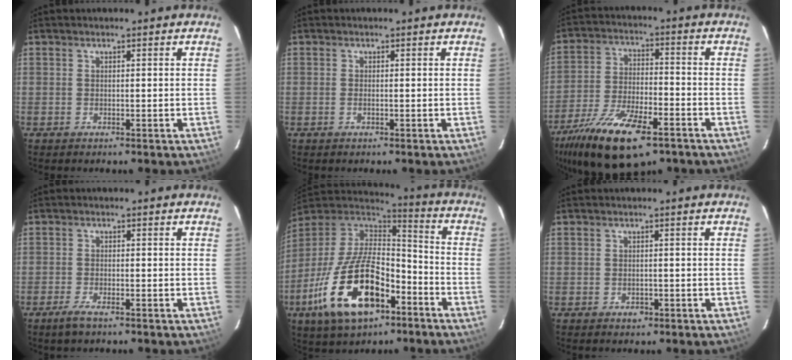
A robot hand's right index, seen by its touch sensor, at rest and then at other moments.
{"total": 0.7, "force": [-0.3, 0.0, 0.6], "torque": [-0.011, 0.000, -0.007]}
{"total": 19.2, "force": [-12.2, 7.1, 12.9], "torque": [-0.260, -0.043, -0.212]}
{"total": 3.3, "force": [-2.4, 0.8, 2.1], "torque": [-0.057, -0.005, -0.048]}
{"total": 23.6, "force": [-11.1, 11.3, 17.5], "torque": [-0.361, -0.027, -0.188]}
{"total": 1.6, "force": [-0.9, 1.2, 0.5], "torque": [-0.008, 0.000, -0.009]}